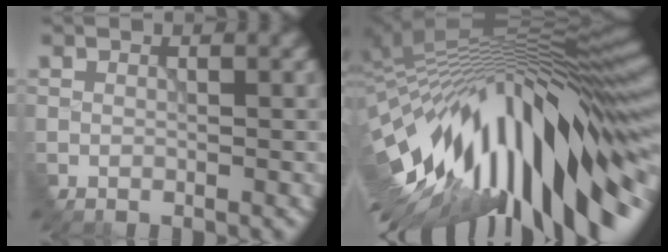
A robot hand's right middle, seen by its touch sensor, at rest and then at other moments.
{"total": 16.9, "force": [-3.2, 6.2, 15.4], "torque": [-0.241, 0.003, -0.060]}